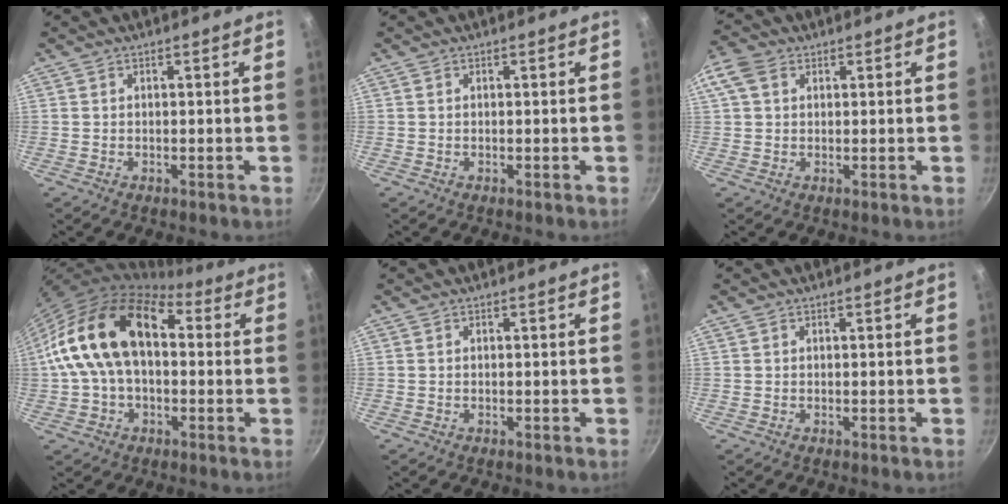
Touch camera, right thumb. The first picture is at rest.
{"total": 0.0}
{"total": 5.4, "force": [2.0, 3.9, 3.2], "torque": [-0.064, 0.011, 0.031]}
{"total": 19.2, "force": [2.1, 12.3, 14.6], "torque": [-0.241, 0.045, 0.023]}
{"total": 0.0}
{"total": 0.0}